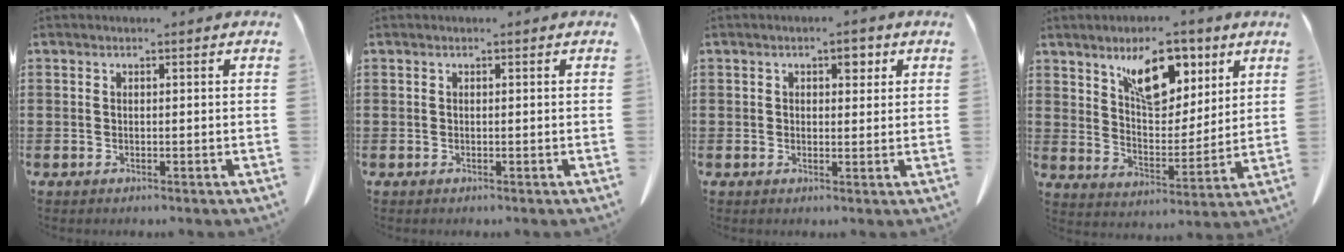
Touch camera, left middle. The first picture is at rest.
{"total": 0.0}
{"total": 2.7, "force": [1.3, 1.4, 1.8], "torque": [-0.023, 0.002, 0.018]}
{"total": 10.3, "force": [6.5, 4.8, 6.4], "torque": [-0.114, -0.013, 0.112]}